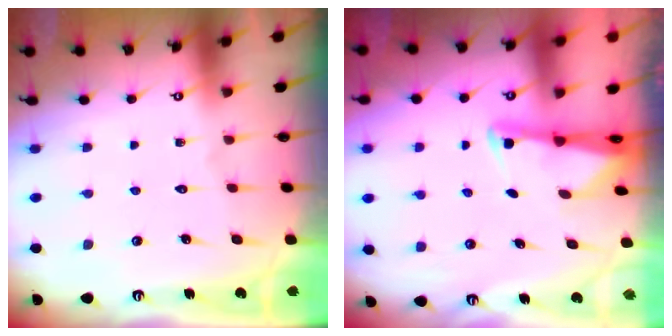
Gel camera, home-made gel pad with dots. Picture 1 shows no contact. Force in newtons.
{"total": 2.0, "press": 2.0, "slide": 0.3}